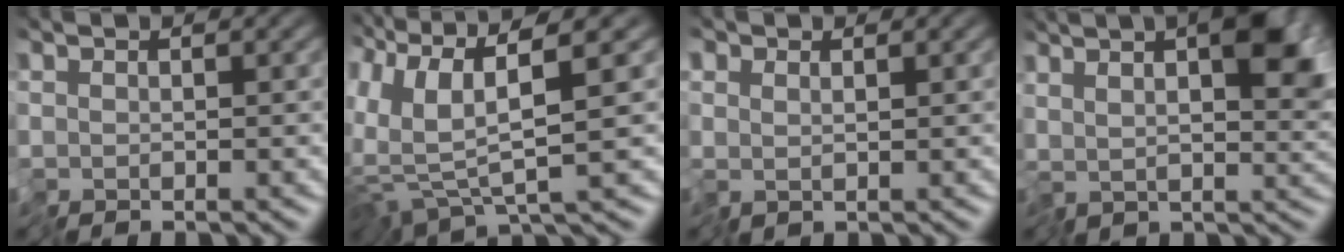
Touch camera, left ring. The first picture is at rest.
{"total": 8.1, "force": [2.9, 1.7, 7.4], "torque": [-0.162, 0.003, 0.058]}
{"total": 0.8, "force": [0.7, 0.4, 0.1], "torque": [-0.001, 0.004, 0.012]}
{"total": 9.0, "force": [3.6, 3.4, 7.5], "torque": [-0.124, 0.009, 0.064]}